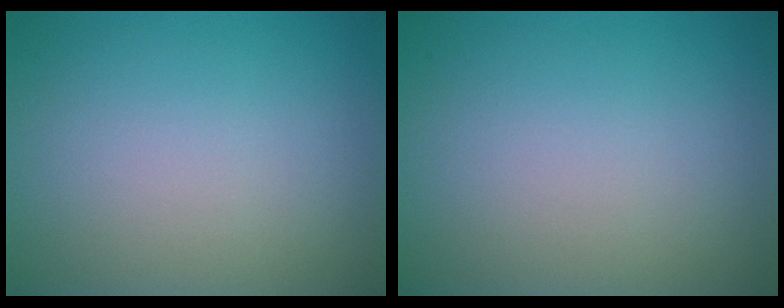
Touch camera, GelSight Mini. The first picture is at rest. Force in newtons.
{"total": 0.0}